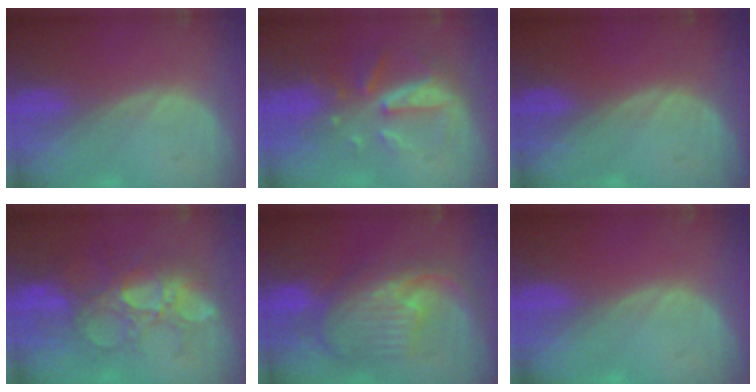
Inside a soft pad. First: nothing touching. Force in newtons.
{"total": 8.0, "press": 7.2, "slide": 3.3}
{"total": 0.0}
{"total": 10.3, "press": 9.3, "slide": 4.4}
{"total": 10.7, "press": 9.5, "slide": 5.0}
{"total": 0.0}